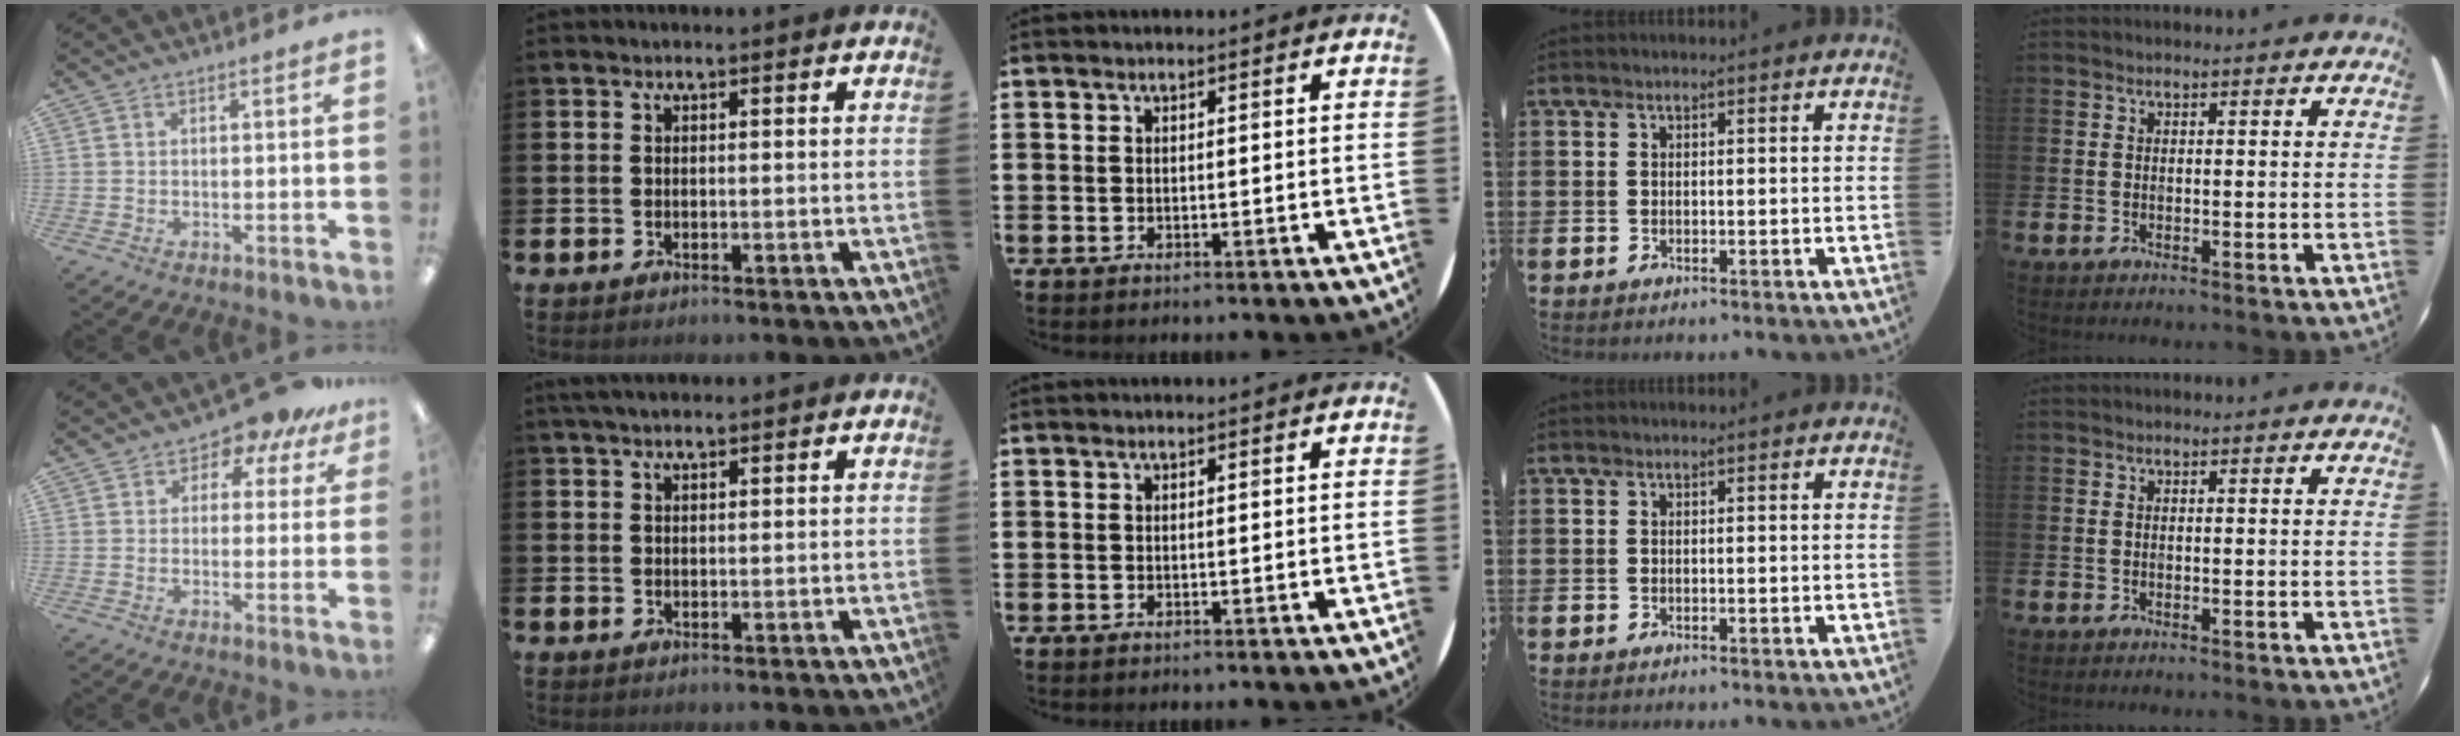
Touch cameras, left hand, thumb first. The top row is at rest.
{"thumb": {"total": 5.6, "force": [3.9, 3.4, 2.0], "torque": [-0.026, -0.023, 0.067]}, "index": {"total": 2.5, "force": [2.0, 0.8, 1.2], "torque": [-0.016, -0.002, 0.034]}}